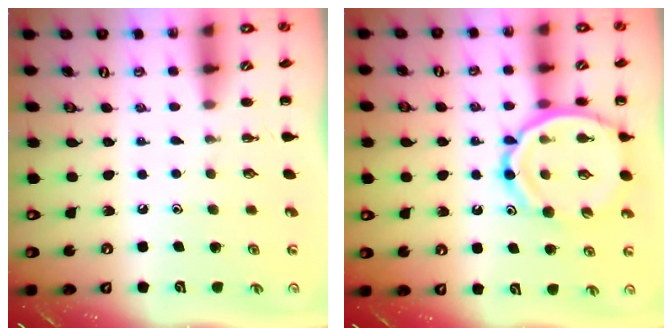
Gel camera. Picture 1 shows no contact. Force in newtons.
{"total": 14.8, "press": 14.4, "slide": 3.5}